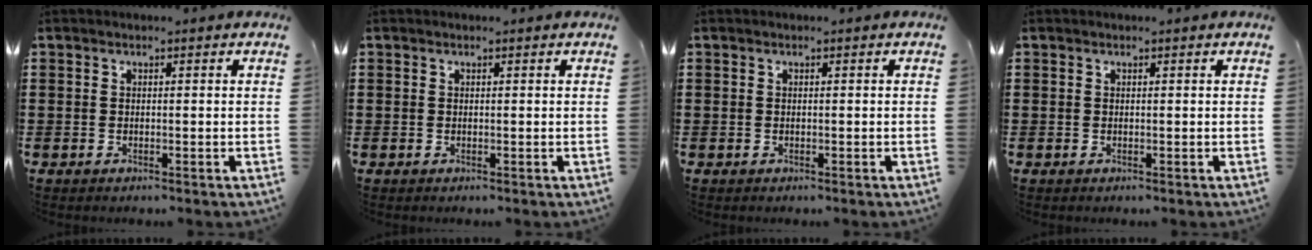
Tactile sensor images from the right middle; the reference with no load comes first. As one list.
[{"total": 0.0}, {"total": 0.0}, {"total": 0.0}]